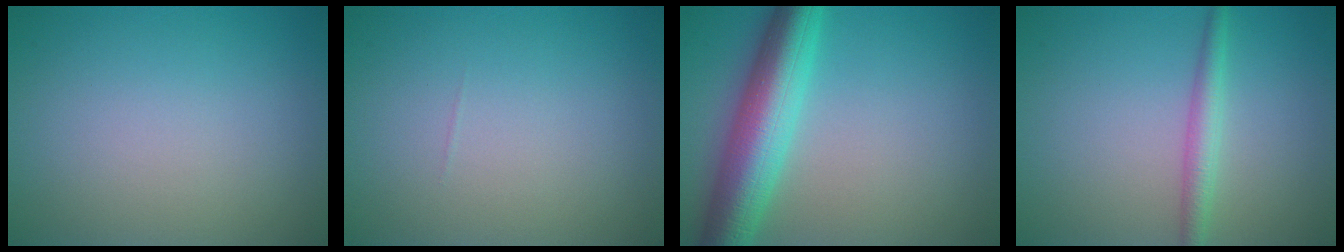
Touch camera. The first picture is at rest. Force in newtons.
{"total": 0.0}
{"total": 8.0, "press": 7.9, "slide": 0.2}
{"total": 2.2, "press": 2.2, "slide": 0.1}